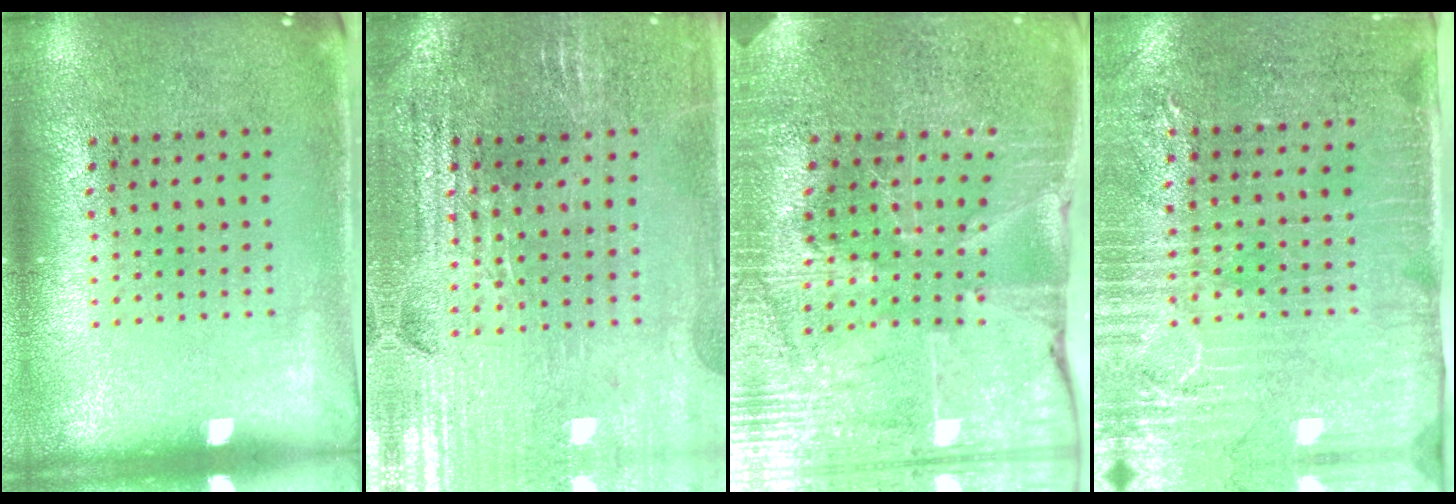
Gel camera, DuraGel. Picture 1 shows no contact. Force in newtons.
{"total": 2.9, "press": 2.8, "slide": 0.5}
{"total": 3.4, "press": 3.4, "slide": 0.3}
{"total": 3.2, "press": 2.8, "slide": 1.6}